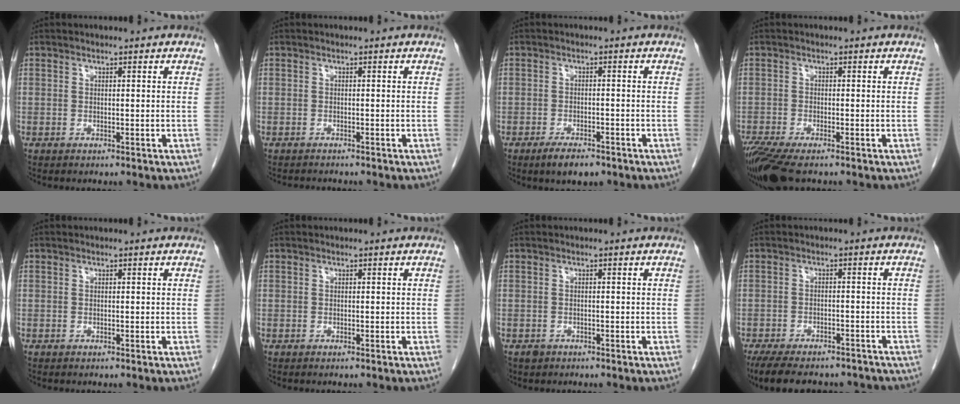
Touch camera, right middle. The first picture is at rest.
{"total": 1.8, "force": [-1.7, 0.3, 0.3], "torque": [-0.004, -0.006, -0.024]}
{"total": 4.2, "force": [-3.0, 1.4, 2.6], "torque": [-0.048, -0.003, -0.044]}
{"total": 7.3, "force": [-5.5, 1.4, 4.5], "torque": [-0.084, -0.017, -0.097]}
{"total": 0.0}
{"total": 0.0}
{"total": 1.0, "force": [-0.6, 0.8, 0.1], "torque": [-0.007, 0.001, -0.007]}
{"total": 15.6, "force": [-13.3, 5.1, 6.4], "torque": [-0.142, -0.009, -0.175]}